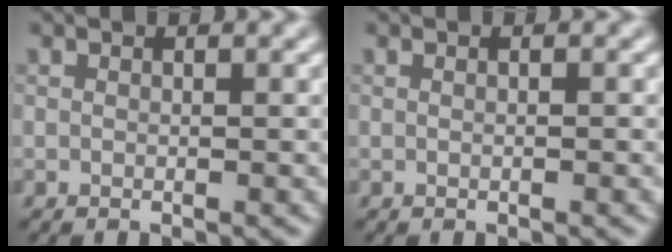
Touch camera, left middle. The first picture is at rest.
{"total": 0.8, "force": [0.2, 0.3, 0.7], "torque": [-0.007, -0.009, 0.001]}